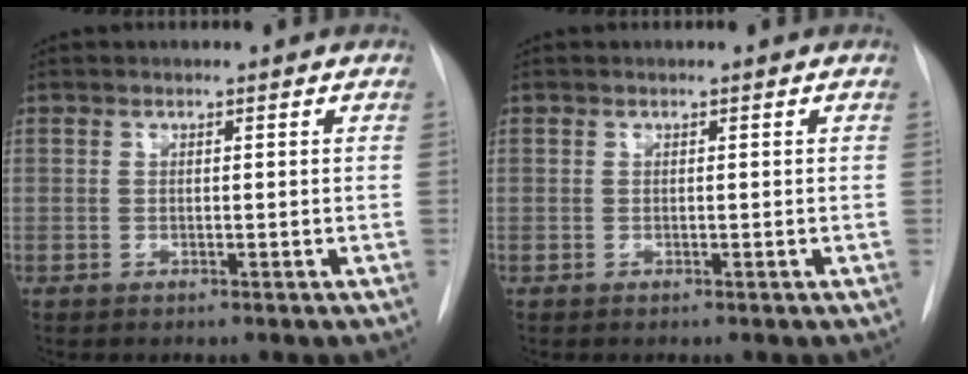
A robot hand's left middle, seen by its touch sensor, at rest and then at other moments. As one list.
[{"total": 0.0}]